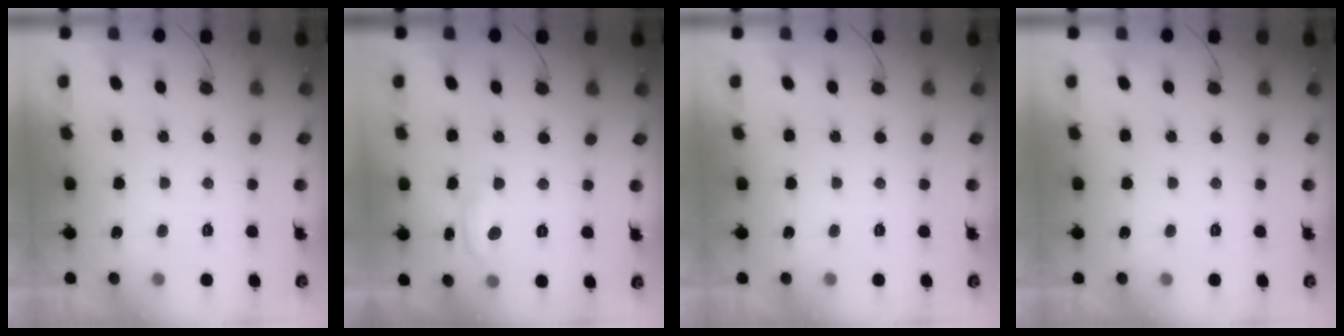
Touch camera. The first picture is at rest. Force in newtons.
{"total": 8.4, "press": 8.4, "slide": 0.6}
{"total": 0.0}
{"total": 0.0}